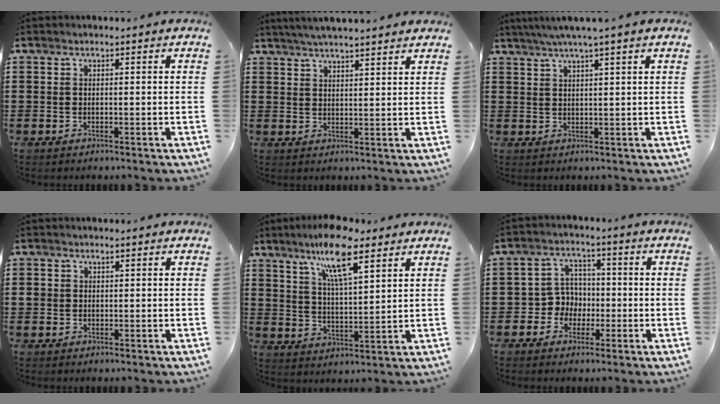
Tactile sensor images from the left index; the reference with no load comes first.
{"total": 3.5, "force": [3.3, -0.3, 1.0], "torque": [-0.028, -0.008, 0.059]}
{"total": 3.5, "force": [2.7, -0.7, 2.1], "torque": [-0.045, -0.004, 0.048]}
{"total": 1.1, "force": [0.3, 1.0, 0.4], "torque": [-0.011, 0.009, 0.005]}
{"total": 10.1, "force": [6.9, 1.9, 7.1], "torque": [-0.138, -0.012, 0.118]}
{"total": 5.2, "force": [-1.4, 4.9, 1.0], "torque": [-0.045, 0.012, -0.030]}